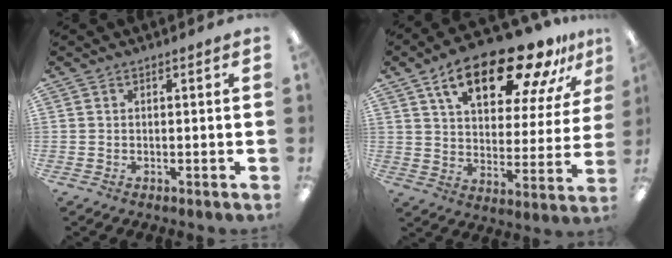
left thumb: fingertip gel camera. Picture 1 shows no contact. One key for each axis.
{"total": 22.7, "fx": 14.5, "fy": 9.3, "fz": 14.9, "tx": -0.232, "ty": -0.072, "tz": 0.238}